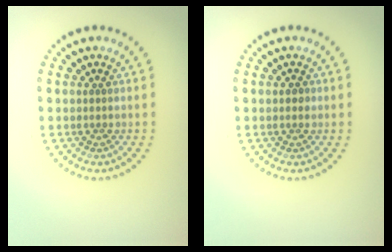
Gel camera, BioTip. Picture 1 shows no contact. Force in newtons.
{"total": 0.7, "press": 0.7, "slide": 0.0}